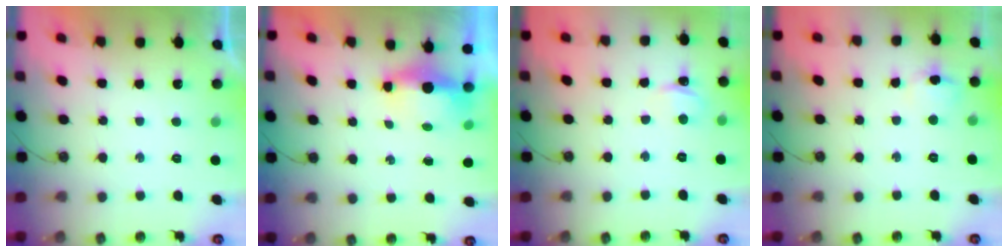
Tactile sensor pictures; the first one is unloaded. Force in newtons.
{"total": 14.5, "press": 7.0, "slide": 12.7}
{"total": 3.0, "press": 3.0, "slide": 0.4}
{"total": 5.4, "press": 5.4, "slide": 0.9}